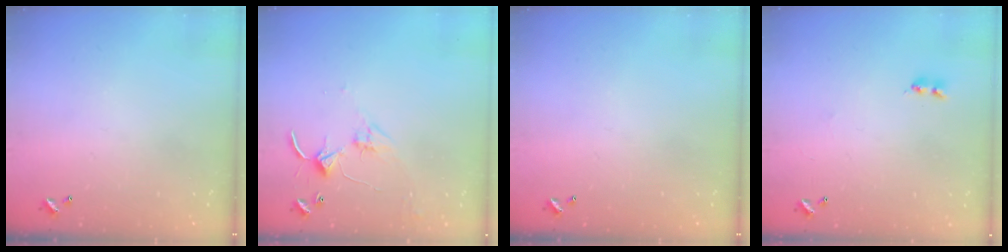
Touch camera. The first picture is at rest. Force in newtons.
{"total": 2.8, "press": 2.8, "slide": 0.4}
{"total": 0.0}
{"total": 2.2, "press": 2.1, "slide": 0.6}